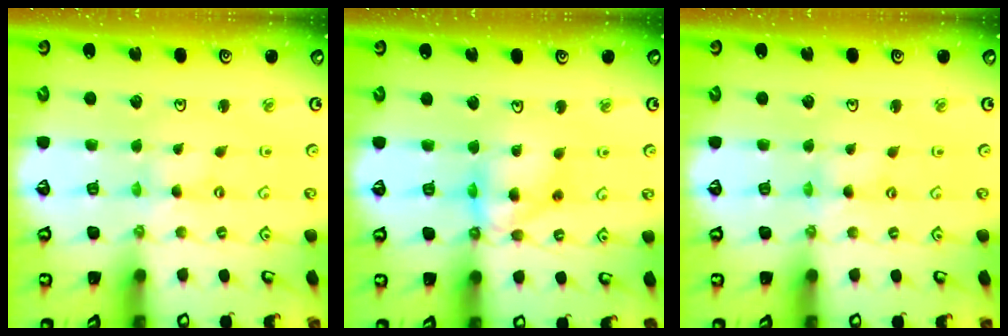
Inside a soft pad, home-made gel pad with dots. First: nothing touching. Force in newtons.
{"total": 12.6, "press": 12.5, "slide": 1.2}
{"total": 1.3, "press": 1.2, "slide": 0.2}